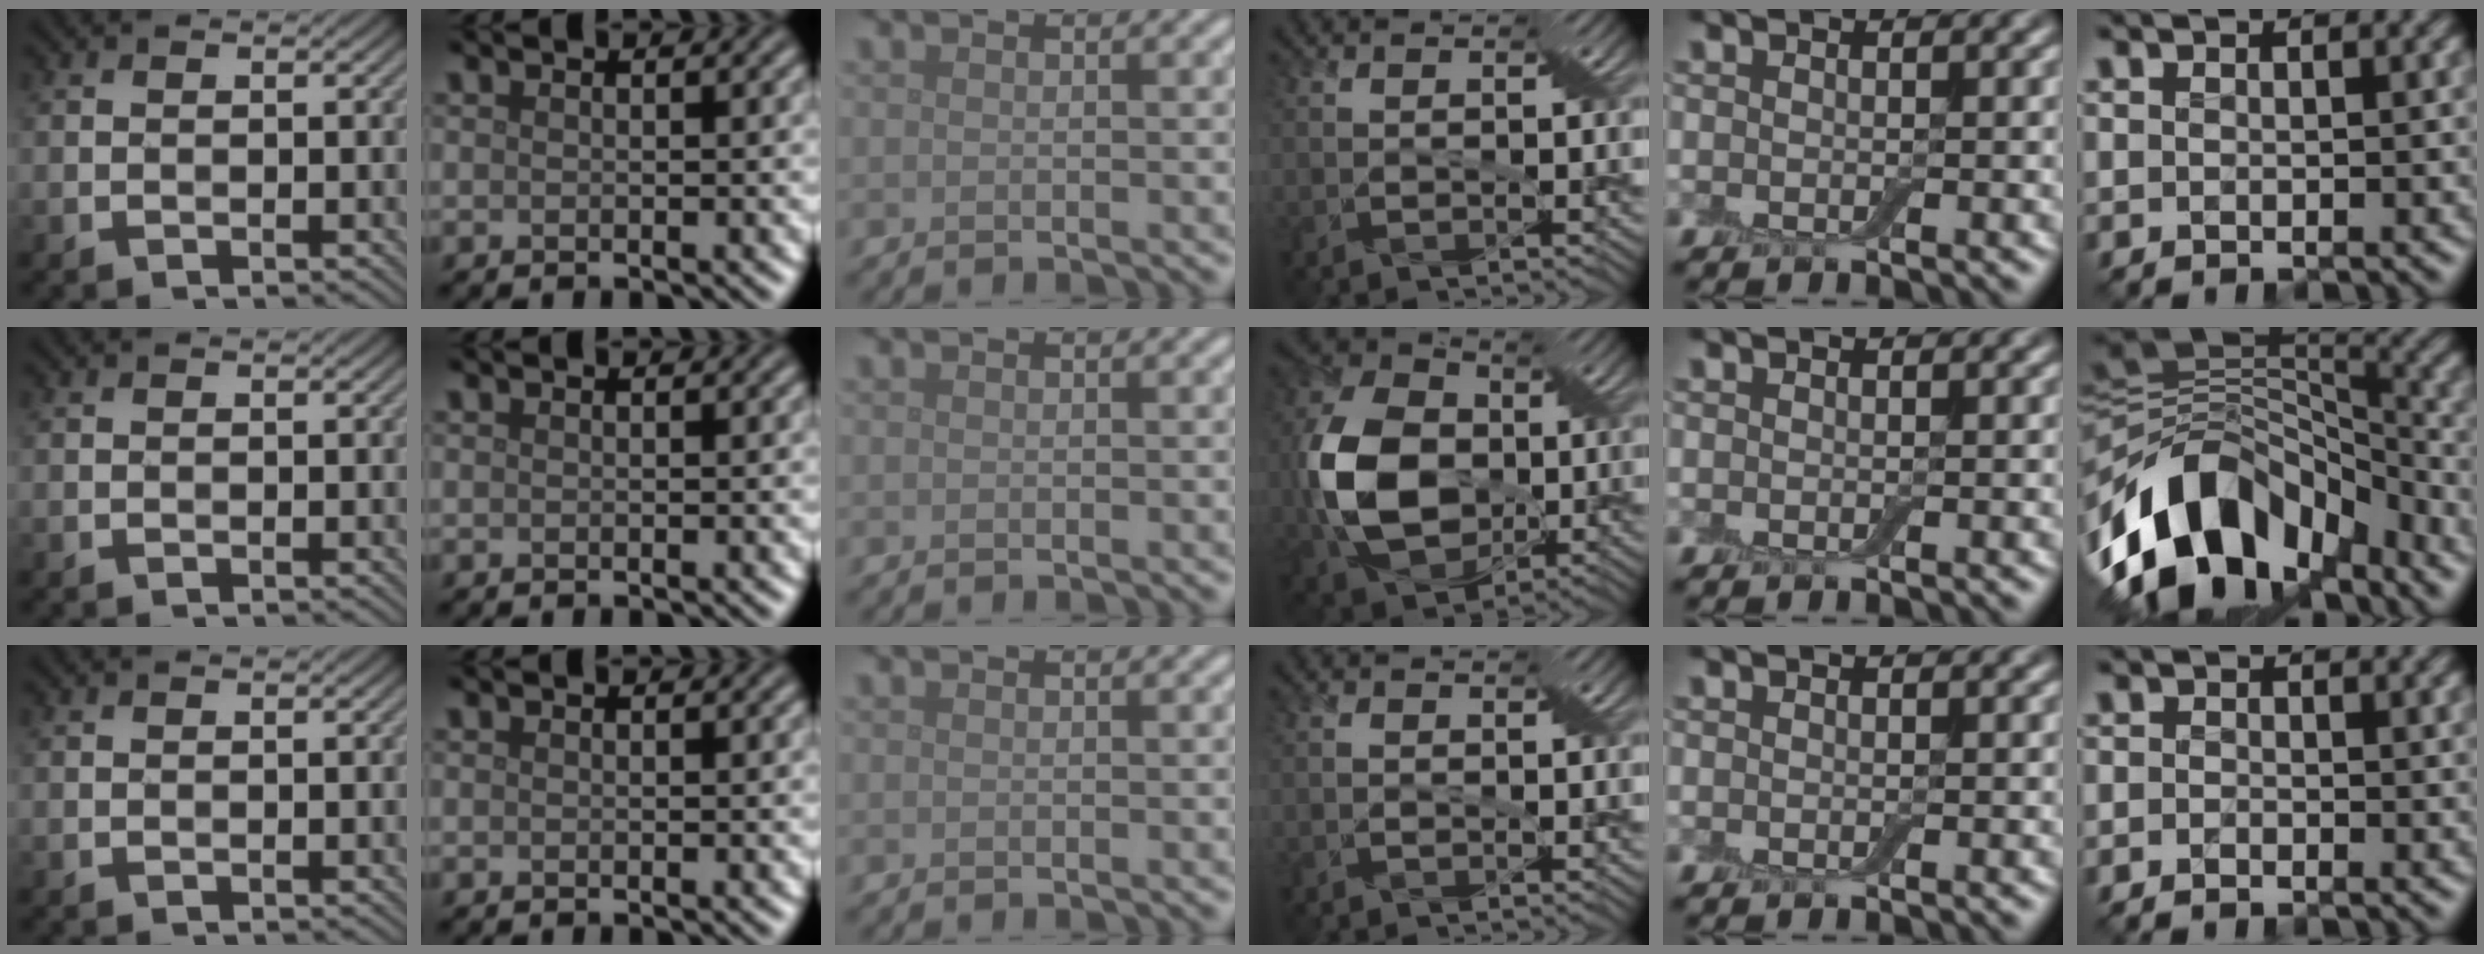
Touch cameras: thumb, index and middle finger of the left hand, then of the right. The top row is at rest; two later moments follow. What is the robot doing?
{"motion": "cut", "object": "cling film"}